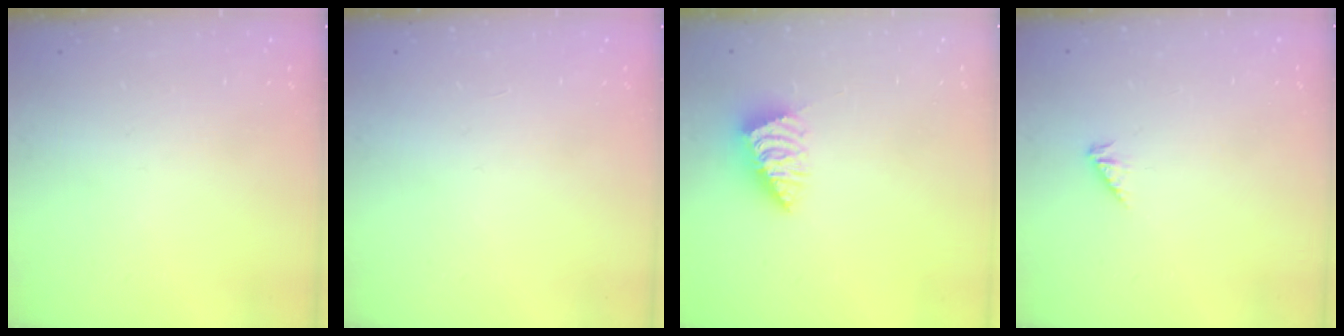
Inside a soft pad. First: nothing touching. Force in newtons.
{"total": 0.0}
{"total": 2.1, "press": 2.1, "slide": 0.3}
{"total": 1.9, "press": 1.9, "slide": 0.3}